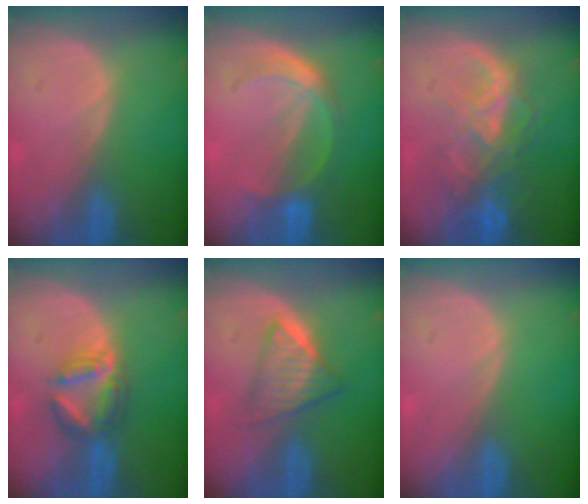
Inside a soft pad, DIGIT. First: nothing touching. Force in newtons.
{"total": 4.8, "press": 4.8, "slide": 0.4}
{"total": 8.9, "press": 7.5, "slide": 4.7}
{"total": 5.8, "press": 5.5, "slide": 1.9}
{"total": 6.2, "press": 5.4, "slide": 3.0}
{"total": 0.0}